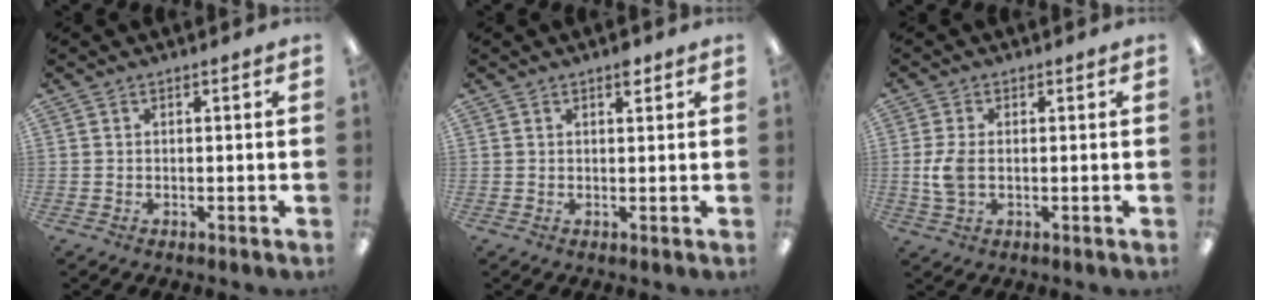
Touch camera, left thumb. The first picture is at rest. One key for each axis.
{"total": 2.1, "fx": 1.4, "fy": 0.8, "fz": 1.3, "tx": -0.005, "ty": -0.009, "tz": 0.020}
{"total": 5.9, "fx": -0.2, "fy": 3.7, "fz": 4.6, "tx": -0.100, "ty": -0.003, "tz": -0.009}